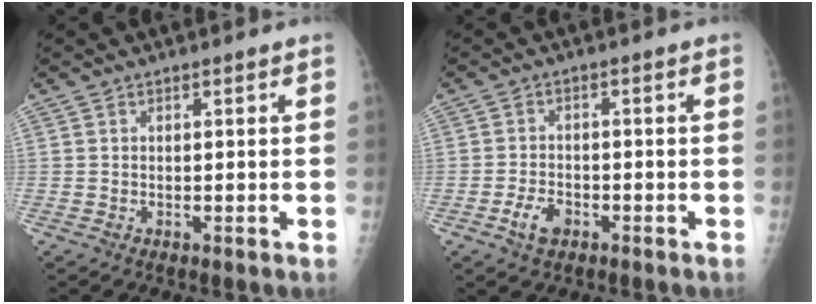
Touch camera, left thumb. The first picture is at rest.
{"total": 4.0, "force": [-2.1, 2.4, 2.4], "torque": [-0.041, 0.013, -0.038]}